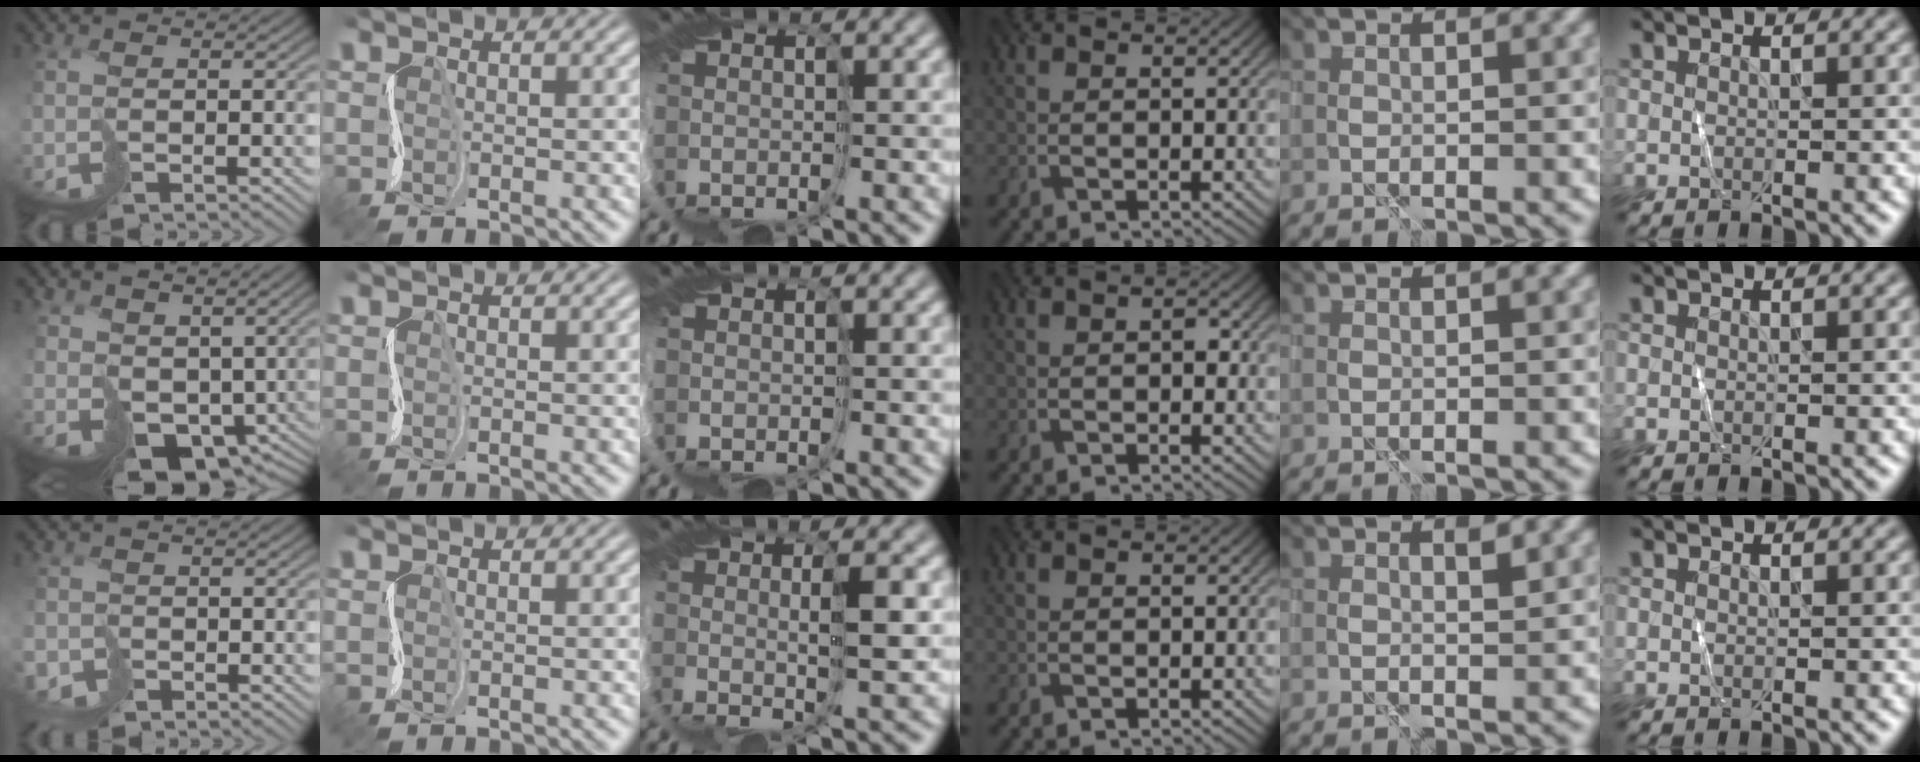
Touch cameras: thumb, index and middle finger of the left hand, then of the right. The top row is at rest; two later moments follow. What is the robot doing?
{"motion": "cut", "object": "tissue"}